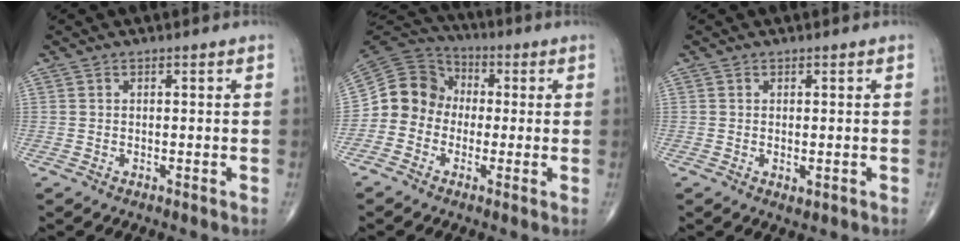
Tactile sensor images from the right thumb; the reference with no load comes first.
{"total": 10.4, "force": [-1.4, 9.5, 4.1], "torque": [-0.056, 0.049, -0.039]}
{"total": 1.4, "force": [-0.3, 0.7, 1.2], "torque": [-0.022, -0.005, -0.001]}